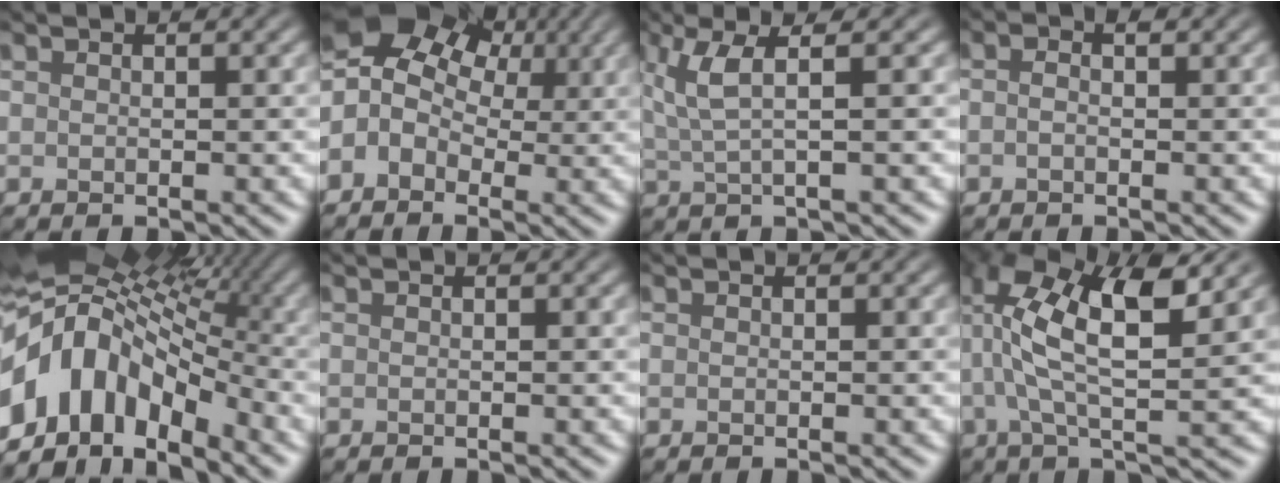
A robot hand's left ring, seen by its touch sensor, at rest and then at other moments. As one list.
[{"total": 6.6, "force": [1.0, 5.2, 3.9], "torque": [-0.058, 0.019, 0.000]}, {"total": 3.7, "force": [1.2, 0.7, 3.4], "torque": [-0.068, 0.002, 0.026]}, {"total": 1.3, "force": [-0.2, 0.6, 1.1], "torque": [-0.021, -0.002, -0.010]}, {"total": 12.1, "force": [-4.0, 7.8, 8.4], "torque": [-0.153, 0.012, -0.081]}, {"total": 0.0}, {"total": 0.0}, {"total": 10.1, "force": [3.2, 3.1, 9.1], "torque": [-0.177, 0.021, 0.052]}]